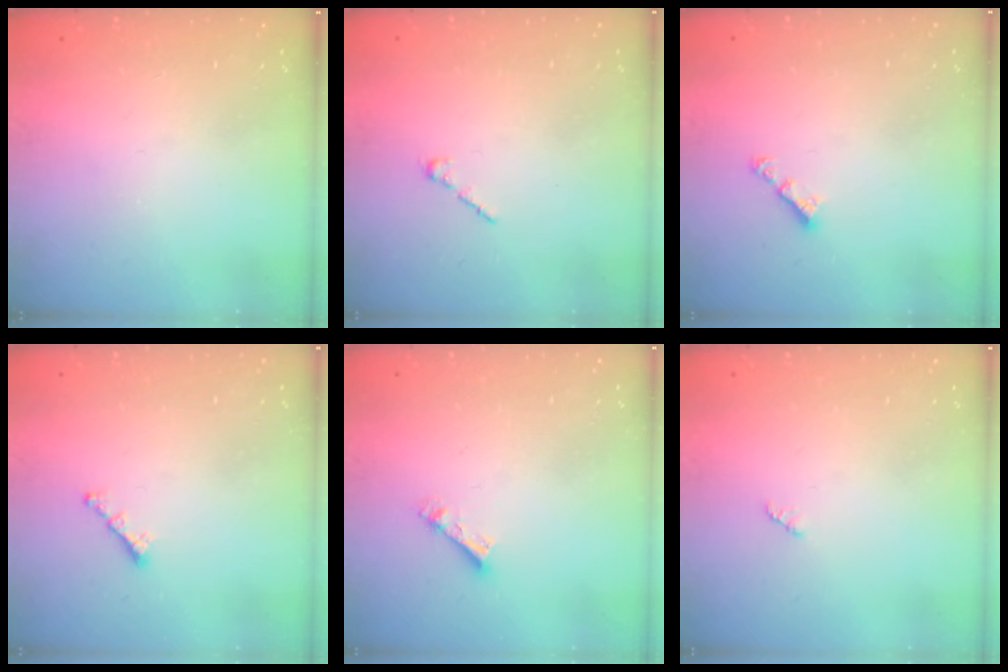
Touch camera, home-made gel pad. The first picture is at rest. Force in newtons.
{"total": 1.7, "press": 1.7, "slide": 0.5}
{"total": 3.3, "press": 3.3, "slide": 0.4}
{"total": 1.6, "press": 1.5, "slide": 0.5}
{"total": 4.4, "press": 4.4, "slide": 0.5}
{"total": 2.8, "press": 2.8, "slide": 0.4}